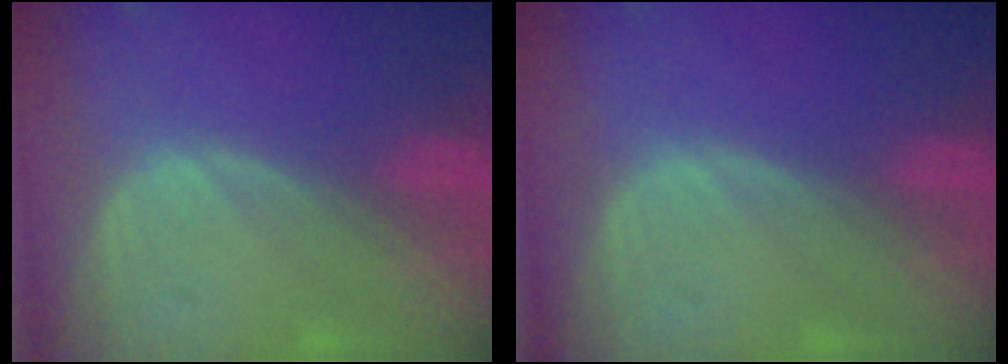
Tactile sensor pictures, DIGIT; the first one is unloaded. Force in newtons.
{"total": 0.0}